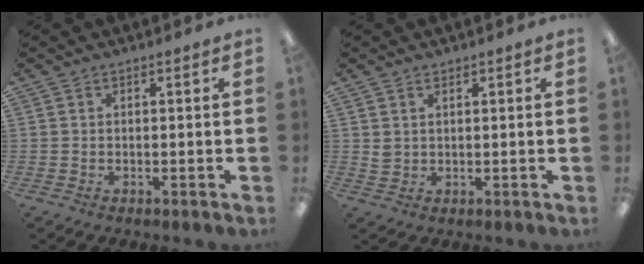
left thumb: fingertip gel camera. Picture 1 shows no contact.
{"total": 2.0, "force": [1.2, 1.5, 0.7], "torque": [-0.016, 0.002, 0.023]}